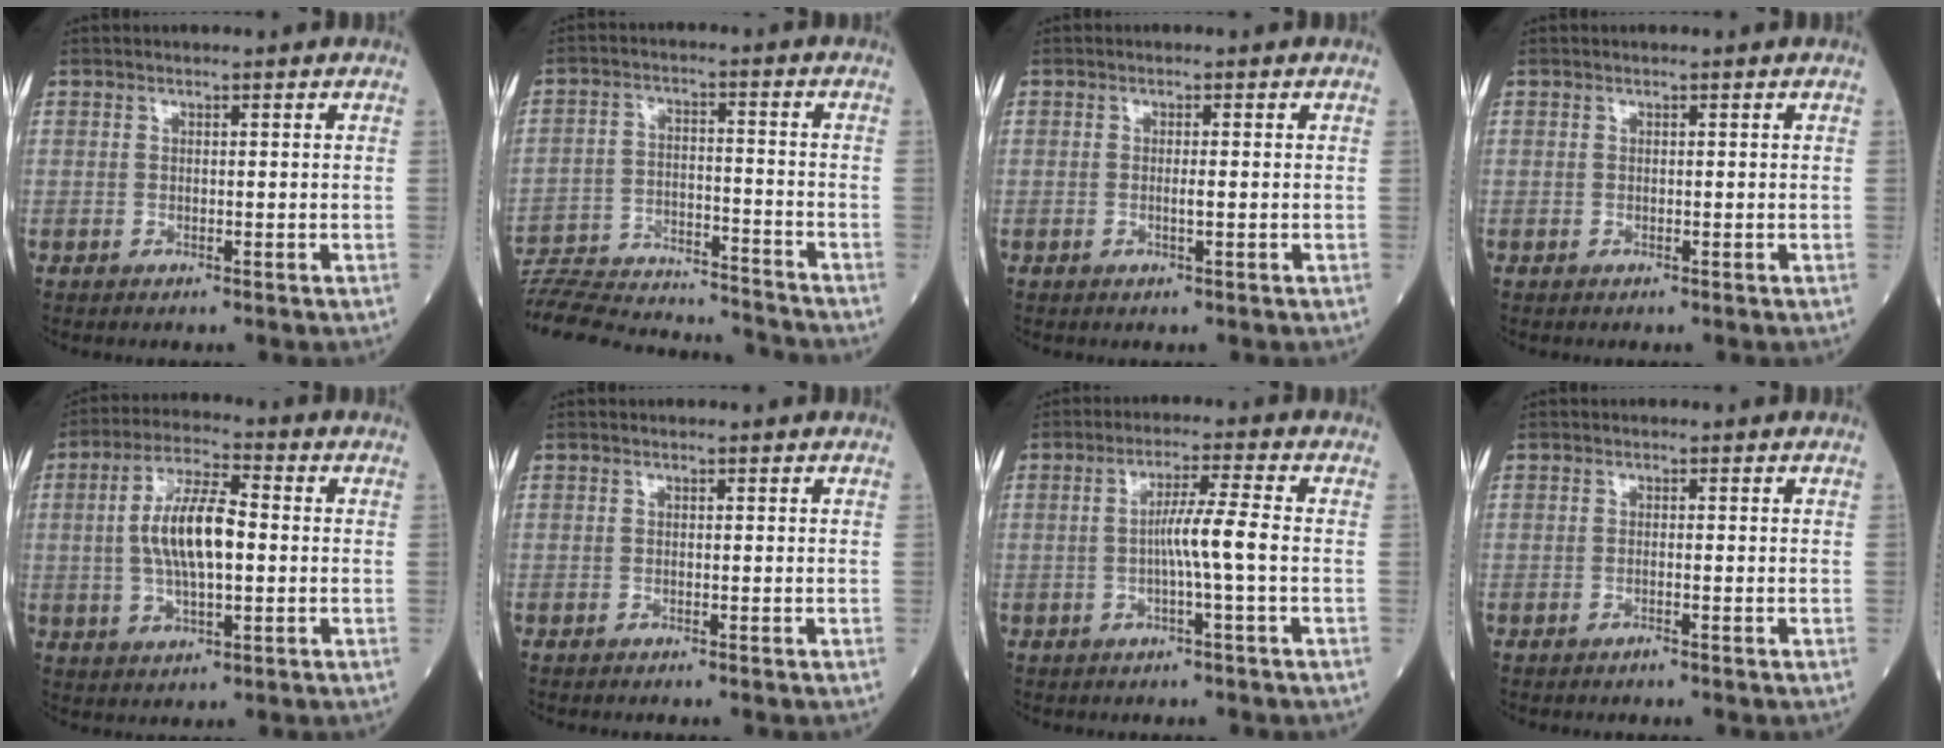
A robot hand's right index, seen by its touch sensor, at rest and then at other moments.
{"total": 22.5, "force": [-21.5, 2.2, 6.3], "torque": [-0.146, -0.017, -0.321]}
{"total": 1.1, "force": [-0.3, -0.1, 1.1], "torque": [-0.019, -0.002, -0.005]}
{"total": 0.0}
{"total": 10.1, "force": [0.3, 2.9, 9.6], "torque": [-0.191, 0.009, 0.004]}
{"total": 0.0}
{"total": 5.2, "force": [-0.8, -1.0, 5.0], "torque": [-0.086, 0.007, -0.017]}
{"total": 0.7, "force": [-0.6, -0.1, 0.4], "torque": [-0.005, 0.001, -0.012]}